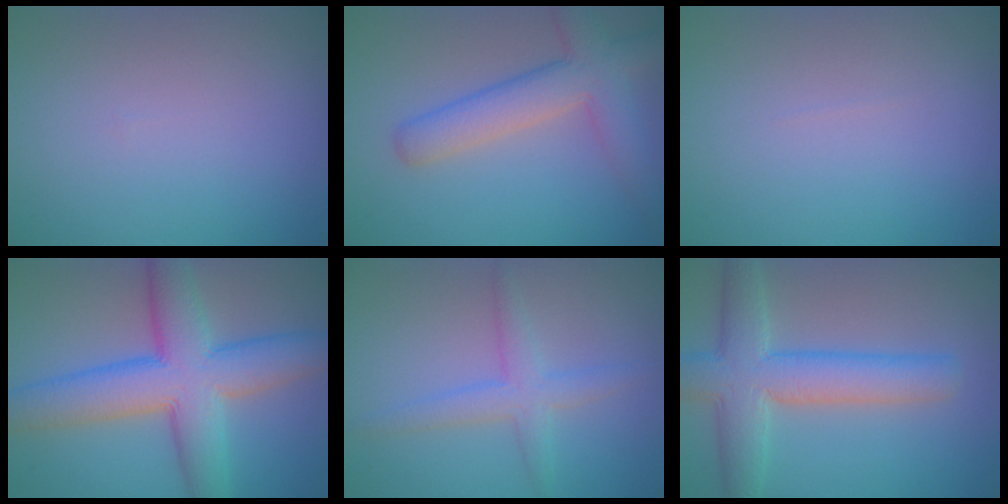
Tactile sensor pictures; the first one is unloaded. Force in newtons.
{"total": 5.6, "press": 5.6, "slide": 0.2}
{"total": 0.0}
{"total": 9.8, "press": 9.8, "slide": 0.3}
{"total": 2.9, "press": 2.9, "slide": 0.0}
{"total": 7.0, "press": 7.0, "slide": 0.3}